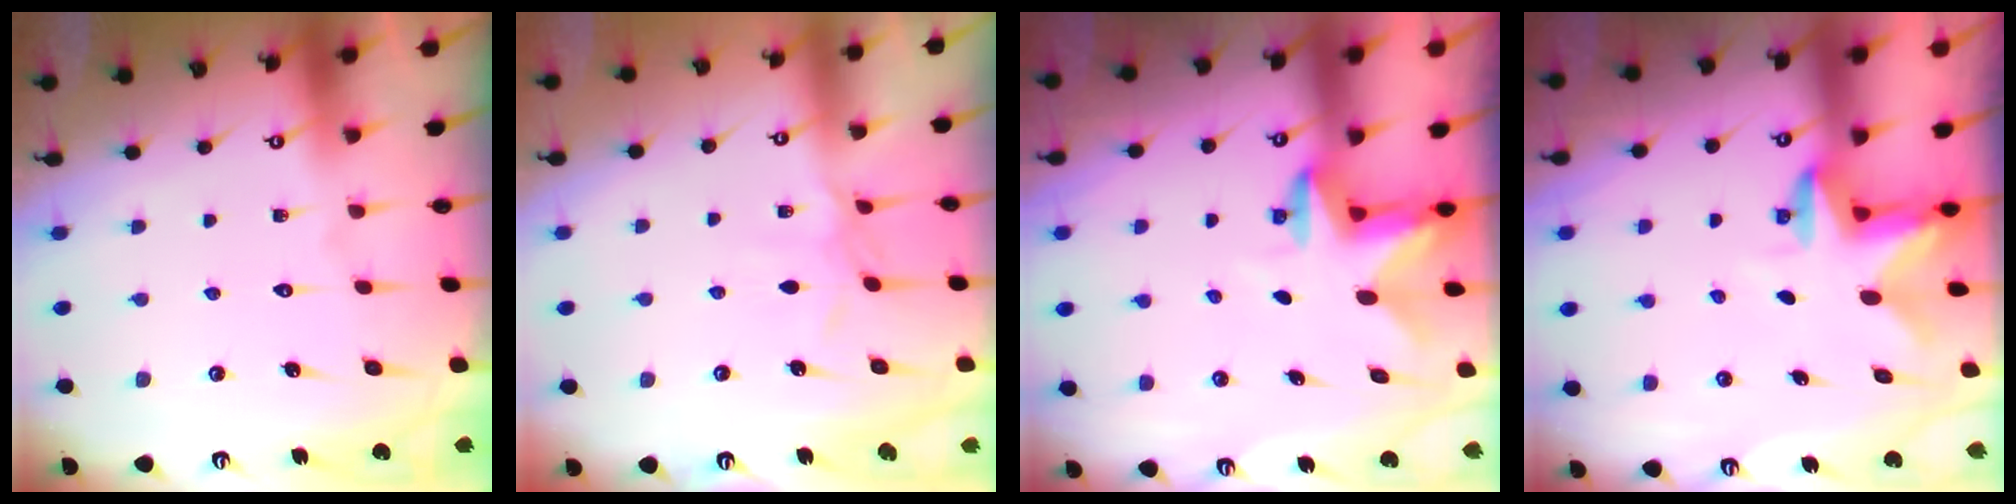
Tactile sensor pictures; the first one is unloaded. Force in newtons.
{"total": 3.3, "press": 3.3, "slide": 0.5}
{"total": 2.6, "press": 2.6, "slide": 0.6}
{"total": 2.6, "press": 2.6, "slide": 0.4}